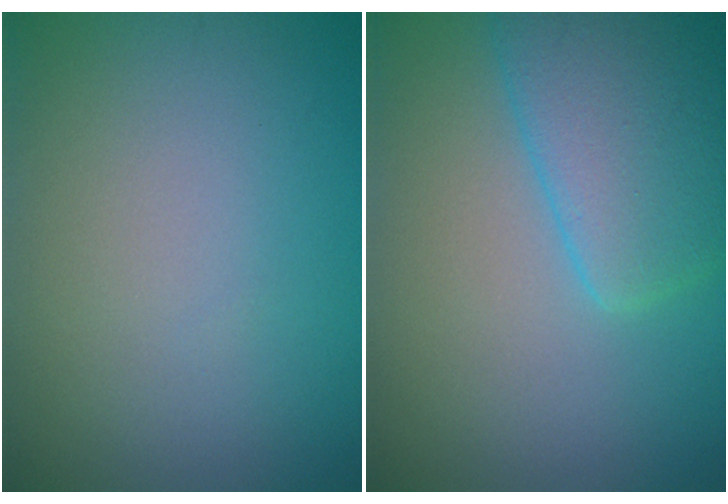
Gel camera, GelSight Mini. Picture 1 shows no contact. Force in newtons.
{"total": 6.0, "press": 6.0, "slide": 0.4}